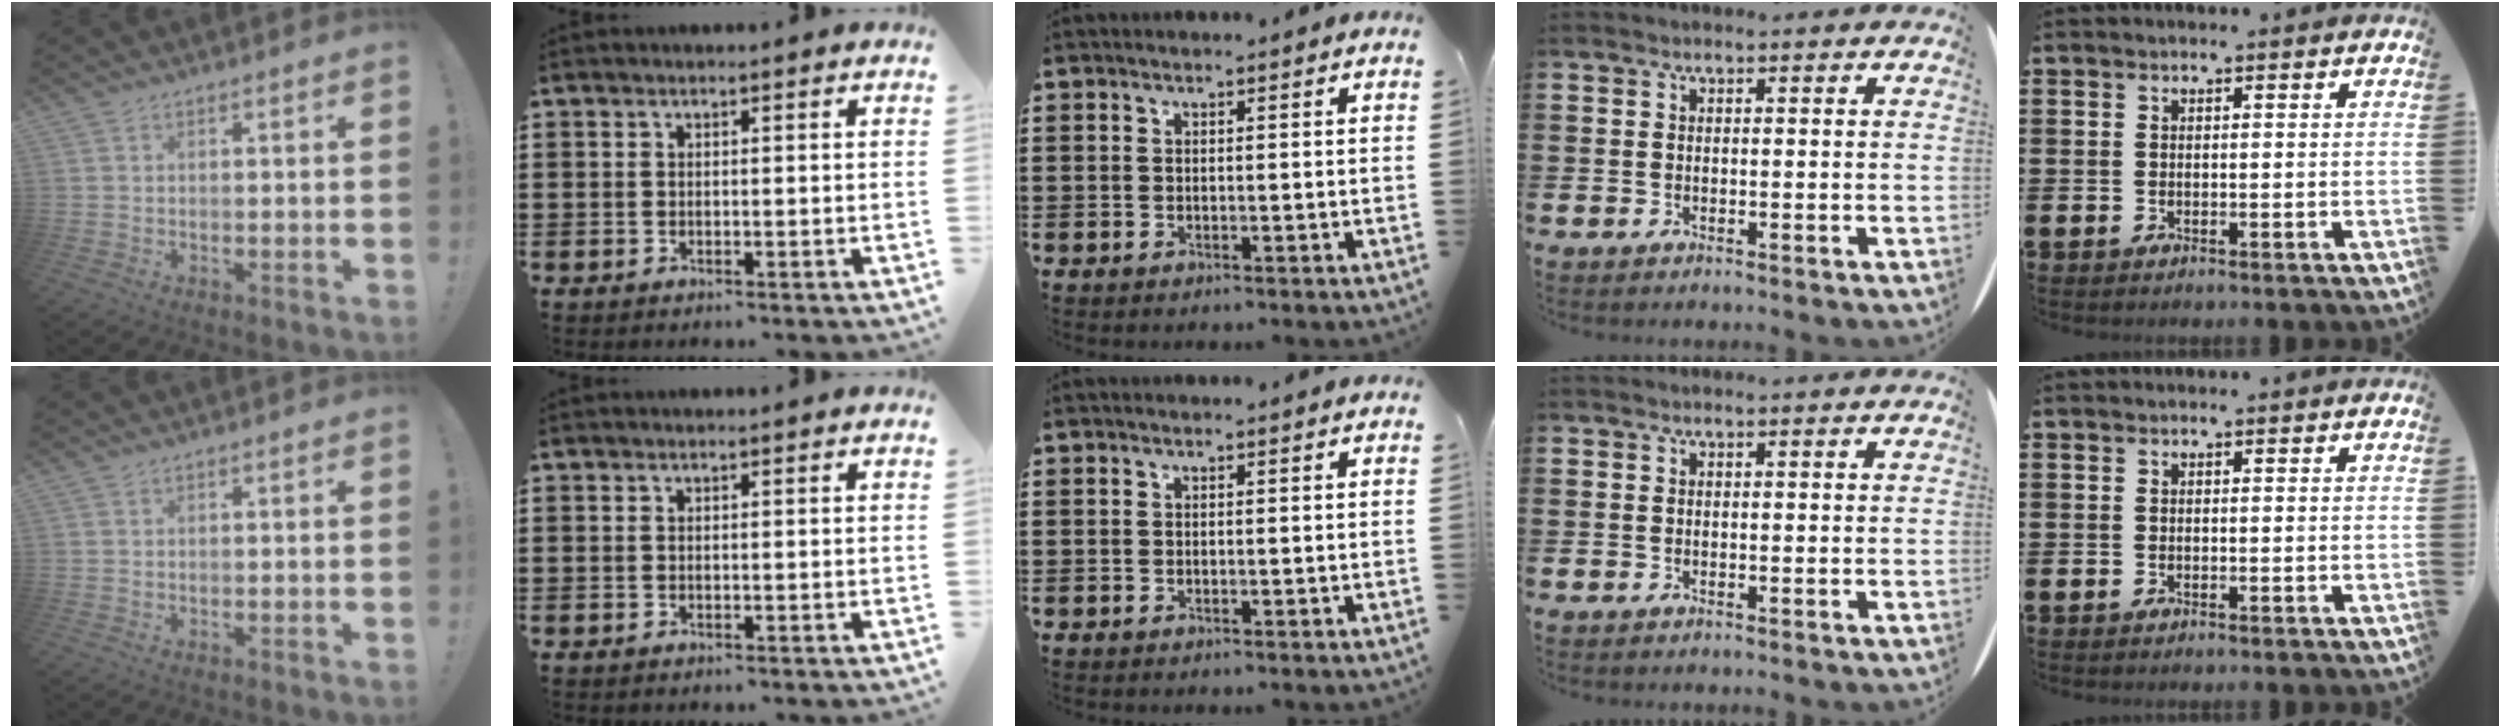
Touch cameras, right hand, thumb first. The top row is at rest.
{}